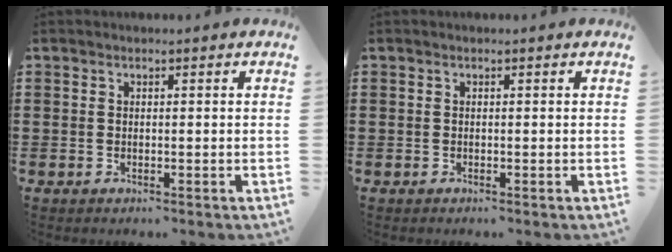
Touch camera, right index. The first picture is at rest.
{"total": 0.0}